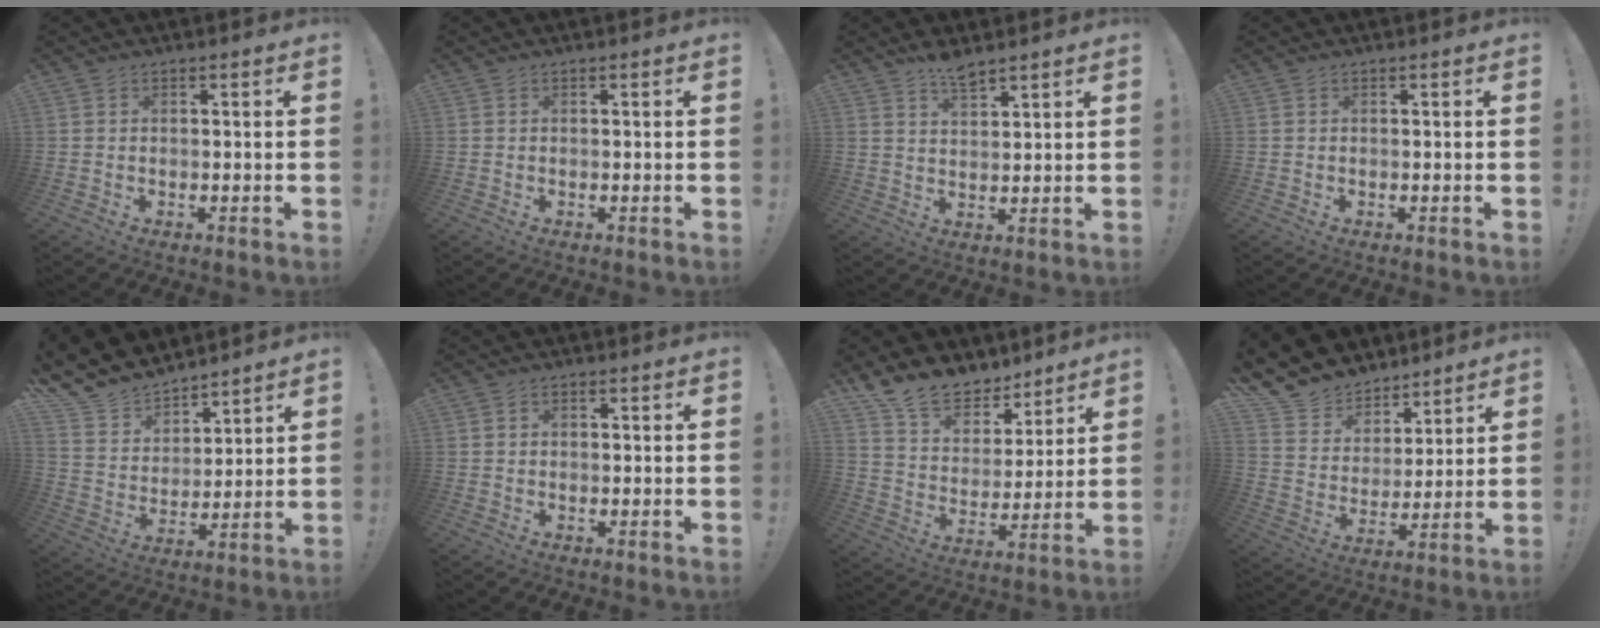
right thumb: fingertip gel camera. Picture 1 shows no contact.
{"total": 0.0}
{"total": 5.7, "force": [4.9, 1.8, 2.3], "torque": [-0.039, -0.024, 0.086]}
{"total": 0.0}
{"total": 13.3, "force": [11.9, 5.7, 1.8], "torque": [-0.067, -0.098, 0.225]}
{"total": 0.8, "force": [-0.2, 0.6, 0.4], "torque": [-0.012, 0.005, -0.003]}
{"total": 14.2, "force": [11.7, 7.1, 3.8], "torque": [-0.083, -0.086, 0.222]}
{"total": 12.4, "force": [9.8, 7.3, 2.0], "torque": [-0.060, -0.078, 0.189]}